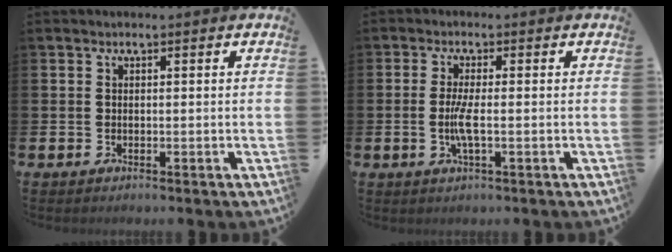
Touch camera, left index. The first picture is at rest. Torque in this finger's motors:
{"motor_torque": [0.32, 0.24, 0.17, 0.09]}